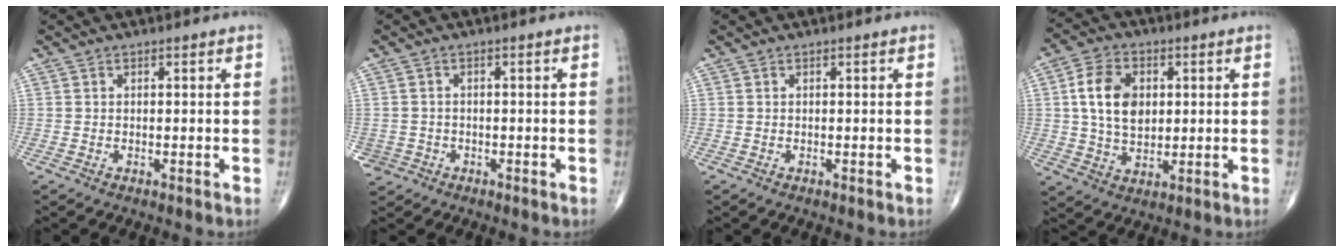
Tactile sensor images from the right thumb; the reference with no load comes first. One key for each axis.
{"total": 2.4, "fx": -1.0, "fy": 2.2, "fz": -0.3, "tx": 0.014, "ty": 0.010, "tz": -0.019}
{"total": 0.0}
{"total": 10.6, "fx": 1.8, "fy": 7.2, "fz": 7.5, "tx": -0.120, "ty": -0.003, "tz": 0.035}